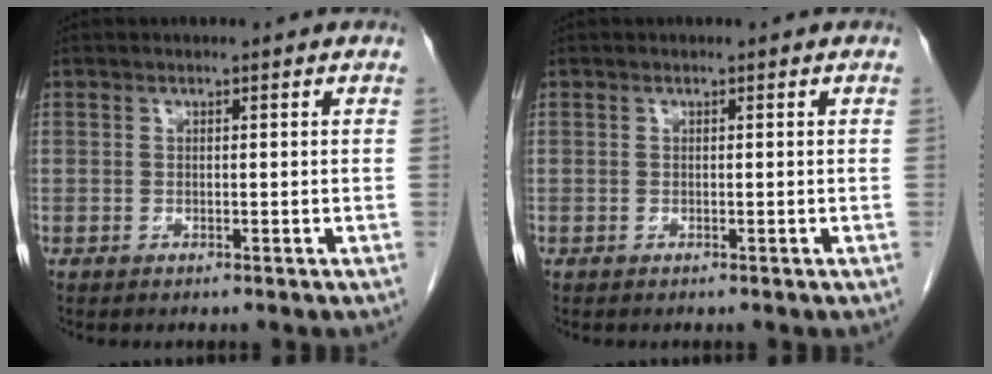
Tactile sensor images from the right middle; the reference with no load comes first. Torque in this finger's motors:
{"motor_torque": [0.28, -0.11, 0.05, 0.01]}